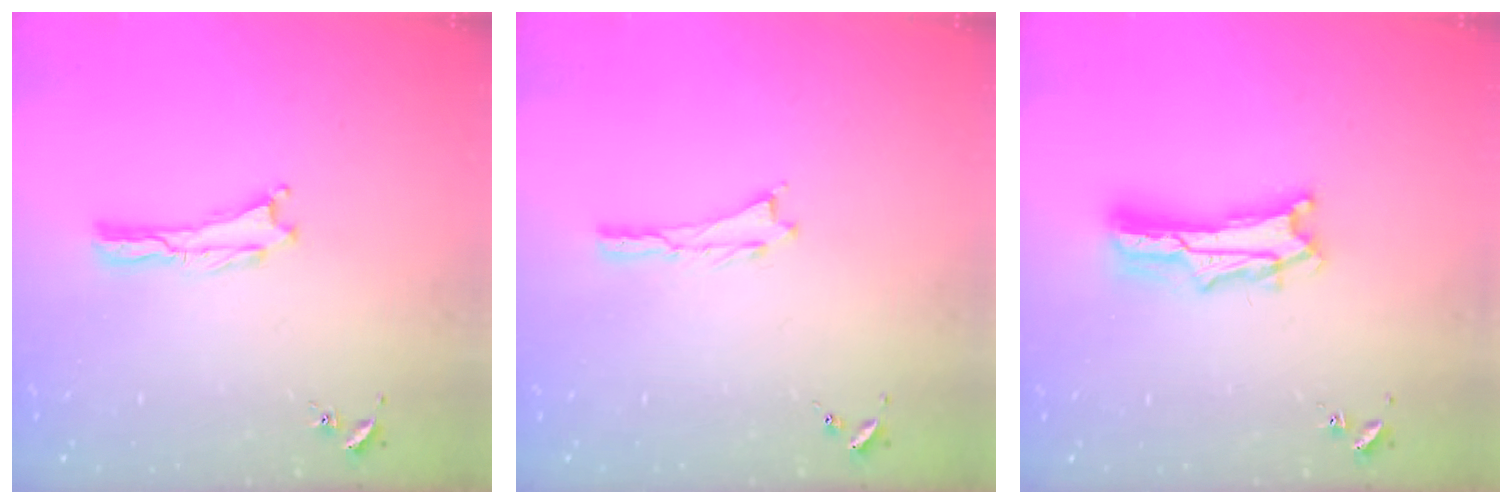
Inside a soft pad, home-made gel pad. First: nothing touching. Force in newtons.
{"total": 0.0}
{"total": 6.1, "press": 6.1, "slide": 0.5}